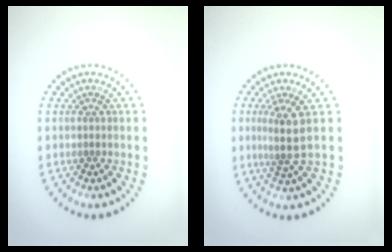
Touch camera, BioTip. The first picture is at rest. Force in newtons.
{"total": 2.9, "press": 2.0, "slide": 2.0}